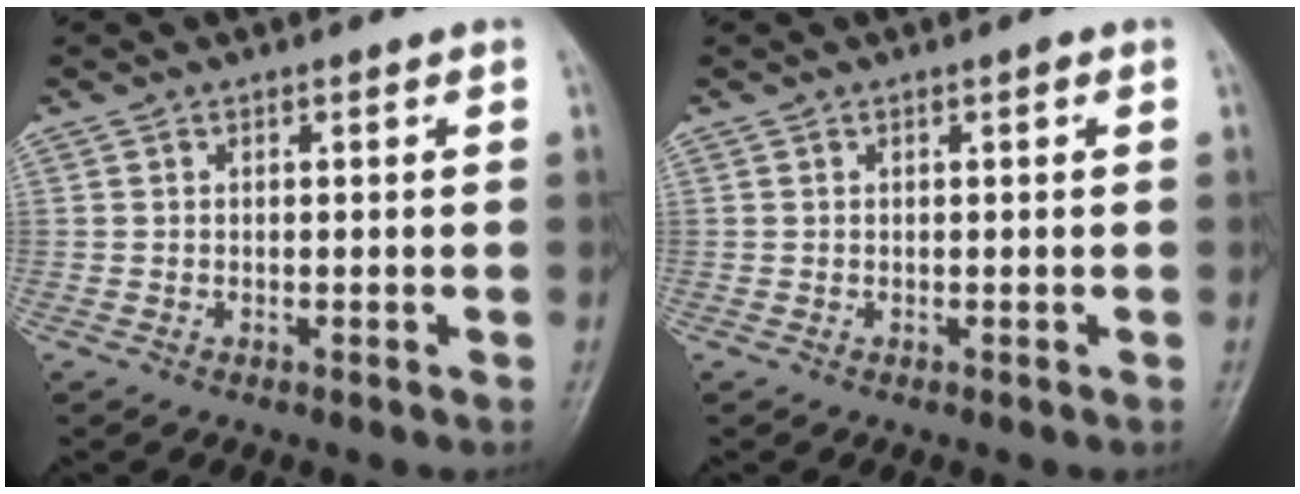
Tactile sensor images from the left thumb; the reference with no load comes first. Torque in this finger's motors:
{"motor_torque": [0.48, -0.10, 0.10, -0.21, 0.00]}